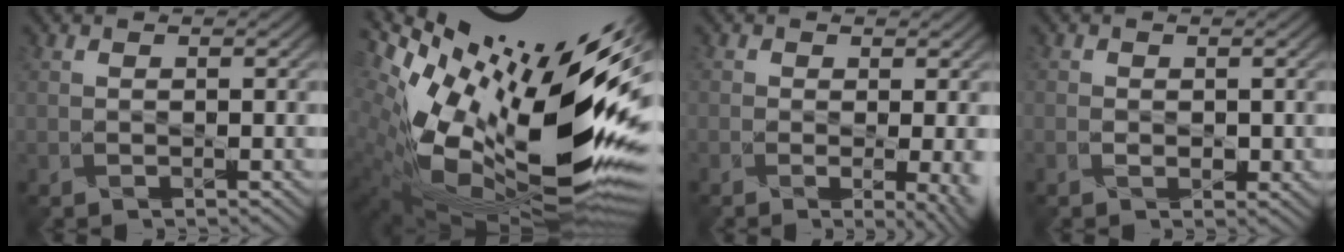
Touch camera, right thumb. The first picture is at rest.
{"total": 20.3, "force": [2.3, 8.1, 18.5], "torque": [-0.334, -0.035, 0.046]}
{"total": 5.7, "force": [-1.2, 2.3, 5.1], "torque": [-0.055, -0.006, -0.008]}
{"total": 1.7, "force": [-0.6, 1.4, 0.8], "torque": [-0.014, -0.007, -0.006]}